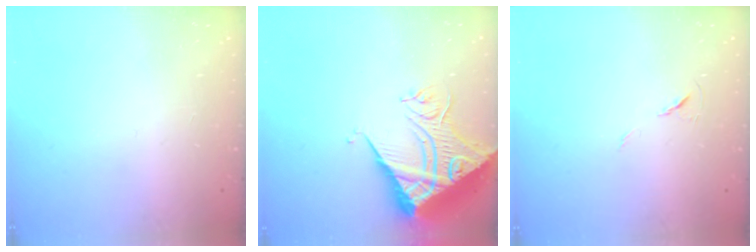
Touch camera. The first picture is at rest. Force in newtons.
{"total": 12.0, "press": 11.9, "slide": 0.7}
{"total": 5.1, "press": 4.7, "slide": 2.1}